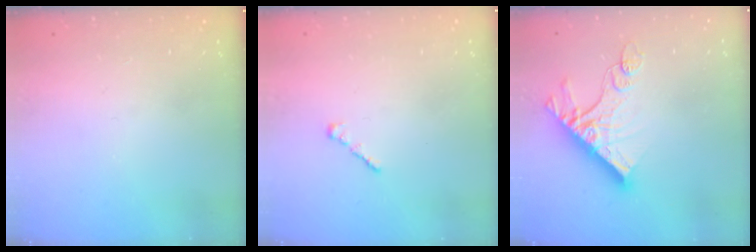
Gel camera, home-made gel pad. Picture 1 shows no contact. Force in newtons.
{"total": 1.4, "press": 1.3, "slide": 0.5}
{"total": 13.3, "press": 13.3, "slide": 1.1}